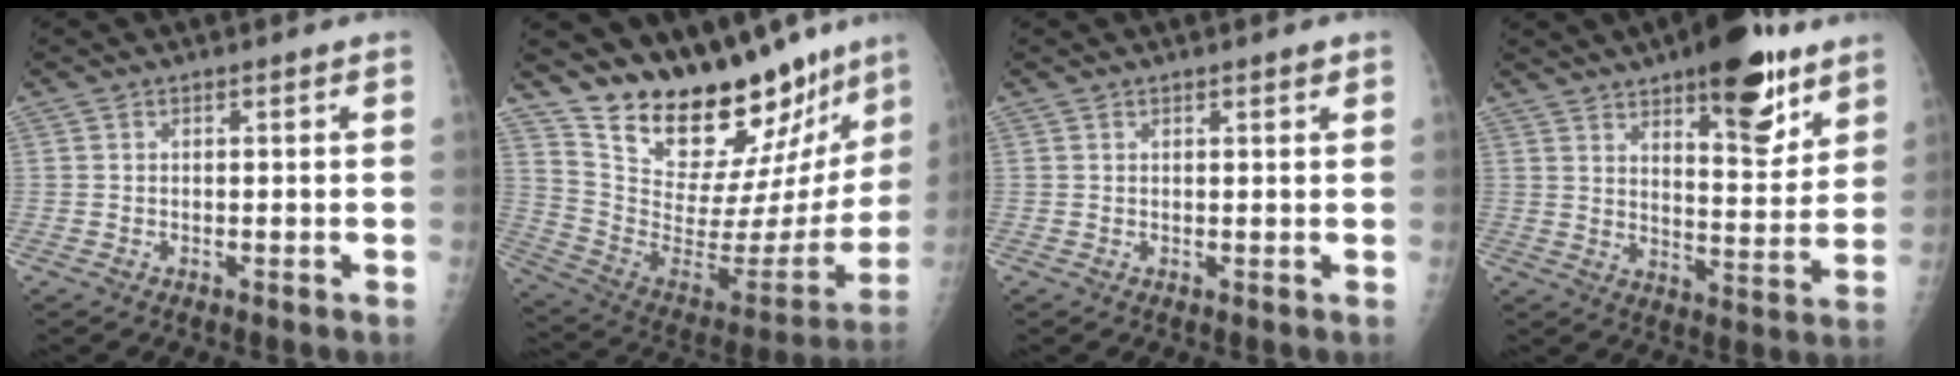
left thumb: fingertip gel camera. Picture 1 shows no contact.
{"total": 27.6, "force": [23.5, 8.4, 11.7], "torque": [-0.150, -0.166, 0.347]}
{"total": 1.2, "force": [0.8, 0.3, 0.8], "torque": [-0.010, -0.002, 0.011]}
{"total": 16.6, "force": [10.2, 5.9, 11.7], "torque": [-0.121, -0.059, 0.149]}